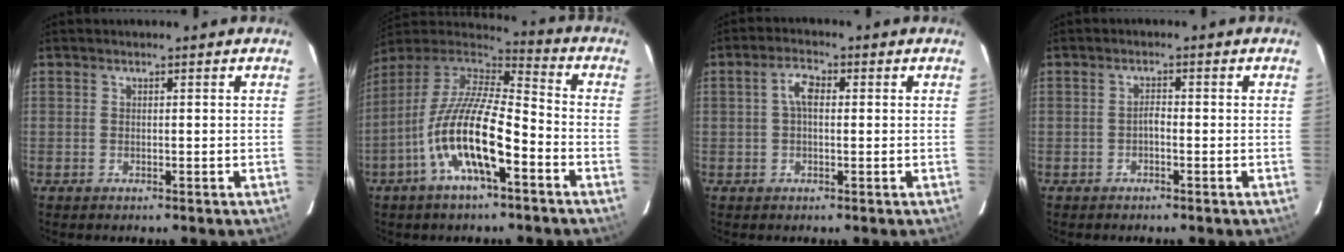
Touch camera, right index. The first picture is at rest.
{"total": 17.1, "force": [-7.0, 4.9, 14.8], "torque": [-0.283, -0.013, -0.140]}
{"total": 3.6, "force": [0.4, 1.7, 3.1], "torque": [-0.061, 0.013, 0.008]}
{"total": 1.2, "force": [-0.6, 0.4, 0.9], "torque": [-0.016, 0.006, -0.013]}